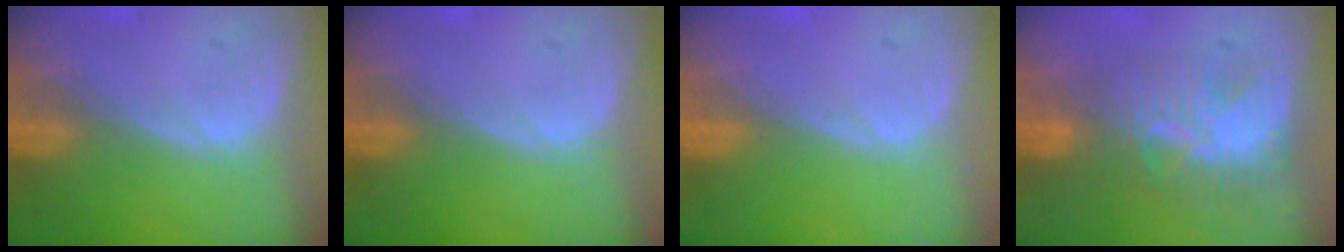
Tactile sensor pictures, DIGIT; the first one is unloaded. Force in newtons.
{"total": 0.0}
{"total": 0.0}
{"total": 8.6, "press": 7.5, "slide": 4.0}